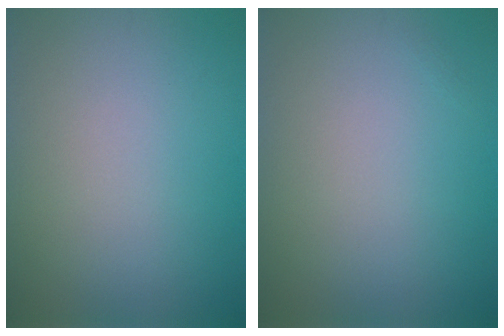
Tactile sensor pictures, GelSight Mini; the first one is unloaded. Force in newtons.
{"total": 0.0}